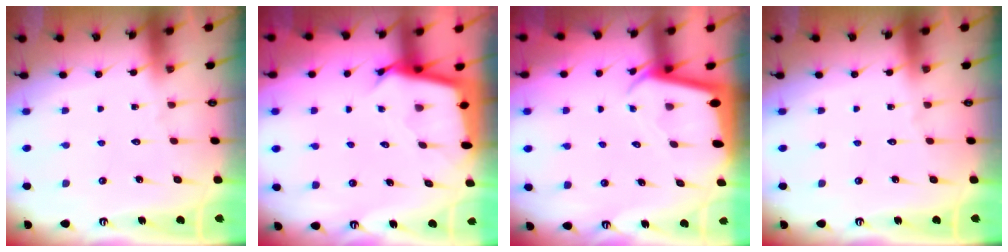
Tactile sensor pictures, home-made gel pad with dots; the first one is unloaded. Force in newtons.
{"total": 3.0, "press": 3.0, "slide": 0.0}
{"total": 2.4, "press": 2.4, "slide": 0.2}
{"total": 0.0}